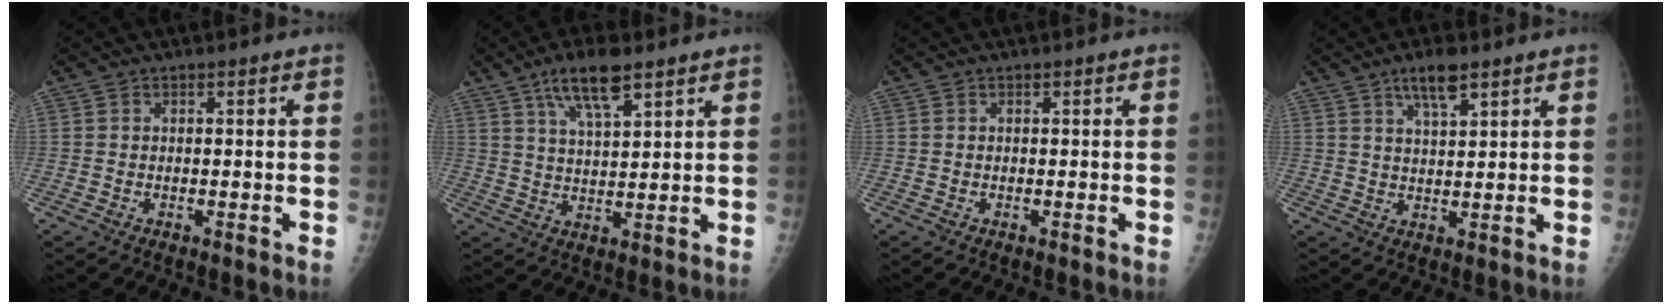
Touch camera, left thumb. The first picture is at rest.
{"total": 9.1, "force": [5.7, 2.8, 6.6], "torque": [-0.107, -0.018, 0.106]}
{"total": 0.0}
{"total": 5.8, "force": [3.8, 1.7, 4.0], "torque": [-0.058, -0.016, 0.068]}